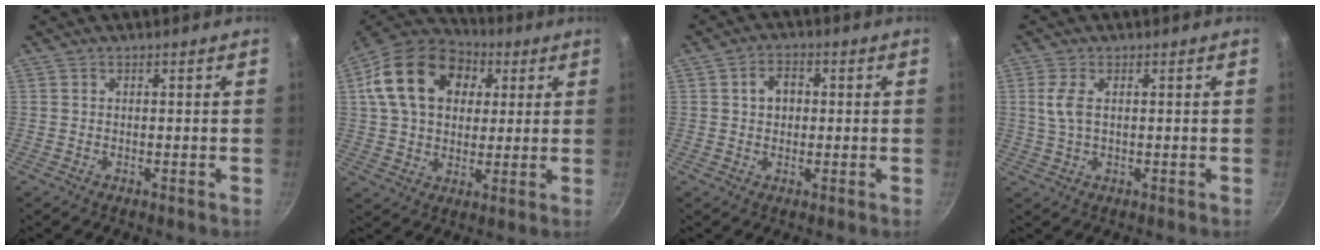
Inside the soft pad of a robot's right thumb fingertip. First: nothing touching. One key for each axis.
{"total": 20.2, "fx": 5.9, "fy": 14.5, "fz": 12.8, "tx": -0.206, "ty": 0.014, "tz": 0.092}
{"total": 4.3, "fx": 0.6, "fy": 3.4, "fz": 2.7, "tx": -0.023, "ty": 0.010, "tz": 0.006}
{"total": 4.3, "fx": 0.9, "fy": 2.2, "fz": 3.6, "tx": -0.080, "ty": 0.003, "tz": 0.019}